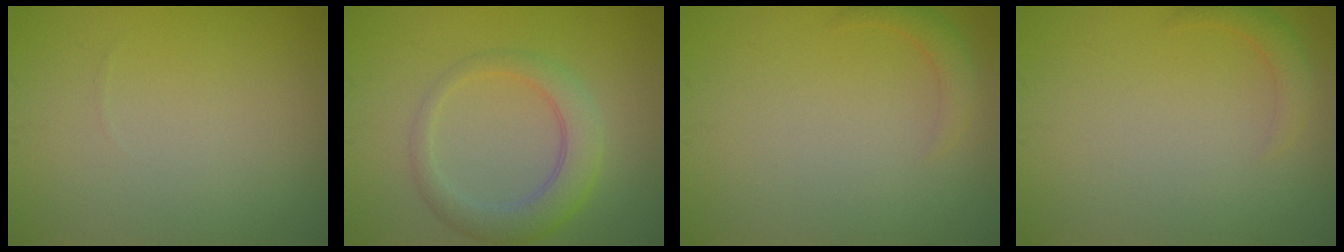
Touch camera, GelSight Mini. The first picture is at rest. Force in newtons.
{"total": 4.0, "press": 4.0, "slide": 0.1}
{"total": 1.4, "press": 1.4, "slide": 0.1}
{"total": 1.4, "press": 1.4, "slide": 0.1}